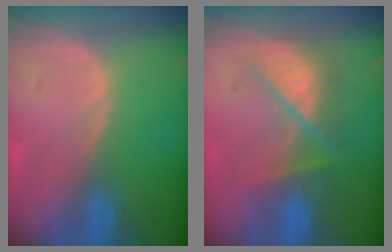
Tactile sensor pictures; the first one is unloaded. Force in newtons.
{"total": 6.9, "press": 6.9, "slide": 1.1}